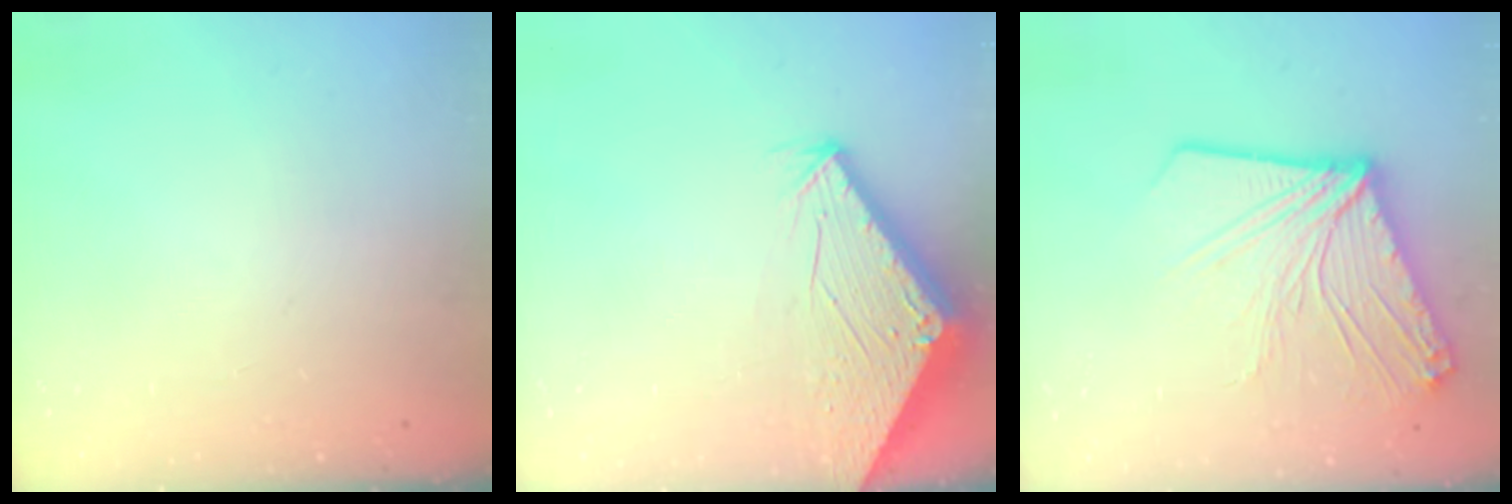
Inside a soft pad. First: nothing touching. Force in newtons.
{"total": 2.8, "press": 2.8, "slide": 0.1}
{"total": 17.4, "press": 17.2, "slide": 2.3}